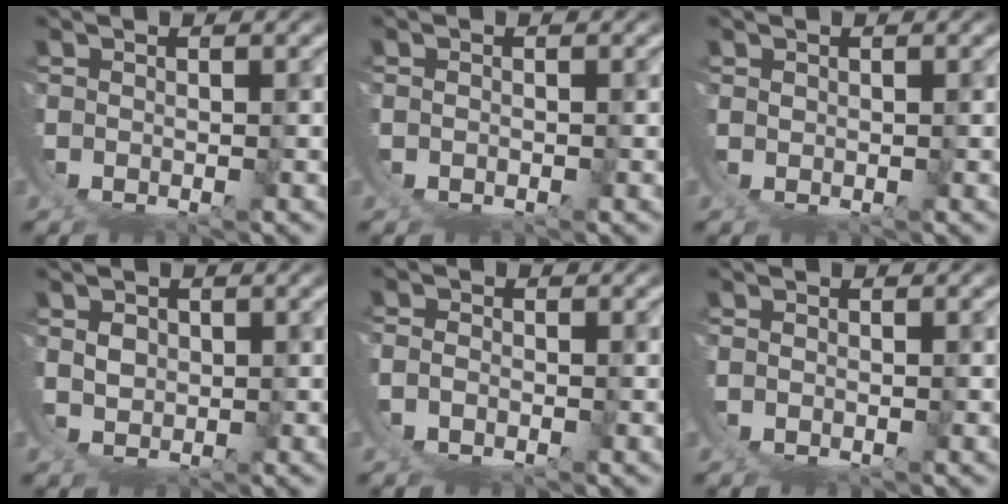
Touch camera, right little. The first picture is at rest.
{"total": 0.6, "force": [-0.2, 0.6, 0.2], "torque": [-0.005, 0.000, -0.003]}
{"total": 0.8, "force": [0.7, 0.0, -0.3], "torque": [0.008, 0.005, 0.009]}
{"total": 2.0, "force": [2.0, -0.1, 0.2], "torque": [-0.008, -0.001, 0.039]}
{"total": 3.1, "force": [-0.1, 2.8, 1.4], "torque": [-0.048, -0.010, -0.001]}
{"total": 0.9, "force": [-0.1, 0.8, 0.3], "torque": [-0.011, -0.001, -0.001]}